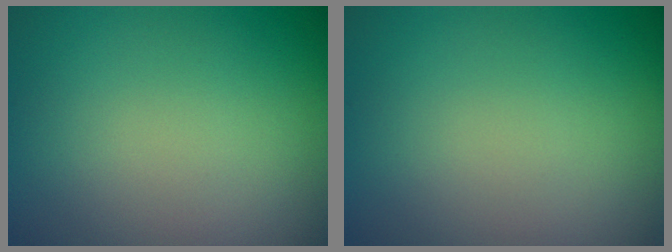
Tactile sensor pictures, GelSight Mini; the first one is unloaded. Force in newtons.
{"total": 0.0}